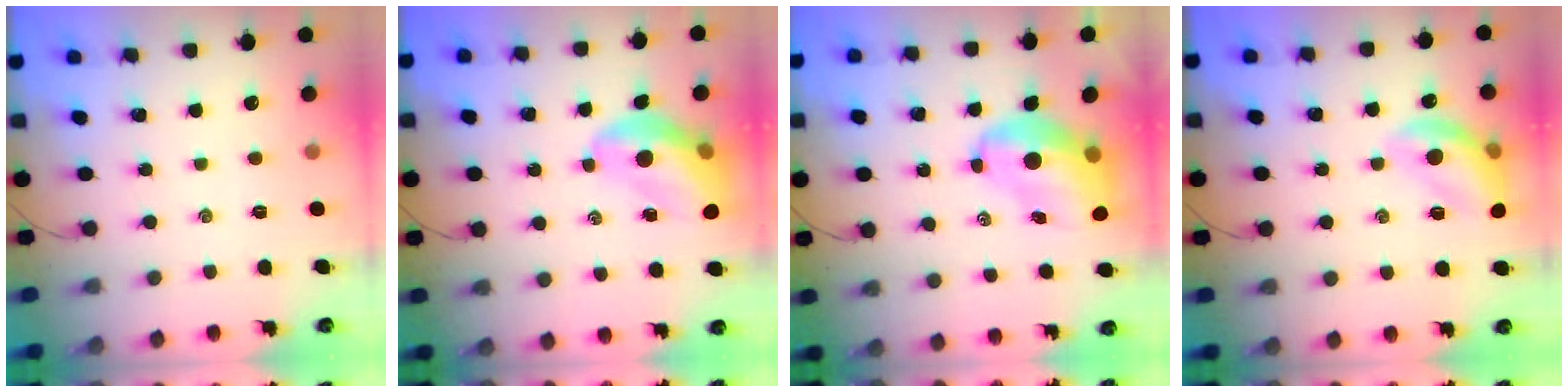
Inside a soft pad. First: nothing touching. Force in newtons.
{"total": 13.7, "press": 13.2, "slide": 3.8}
{"total": 9.4, "press": 9.1, "slide": 2.6}
{"total": 13.6, "press": 13.5, "slide": 1.9}